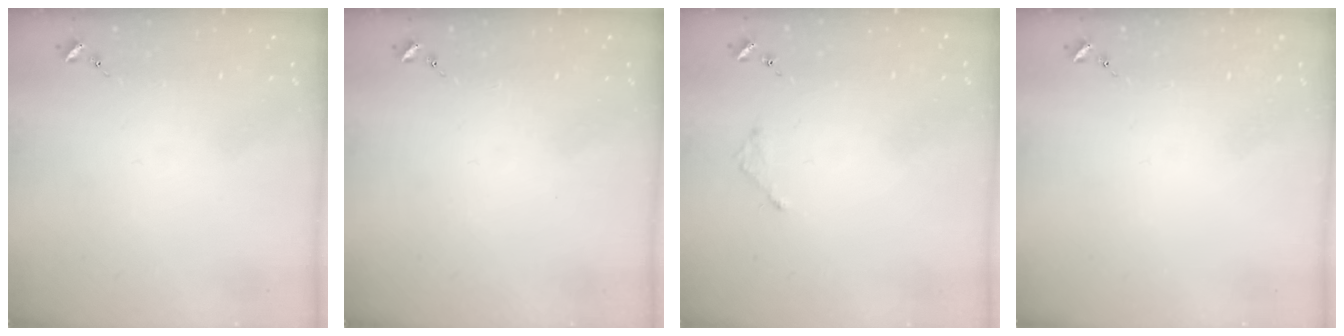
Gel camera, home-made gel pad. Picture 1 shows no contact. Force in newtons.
{"total": 0.0}
{"total": 2.0, "press": 2.0, "slide": 0.3}
{"total": 0.0}